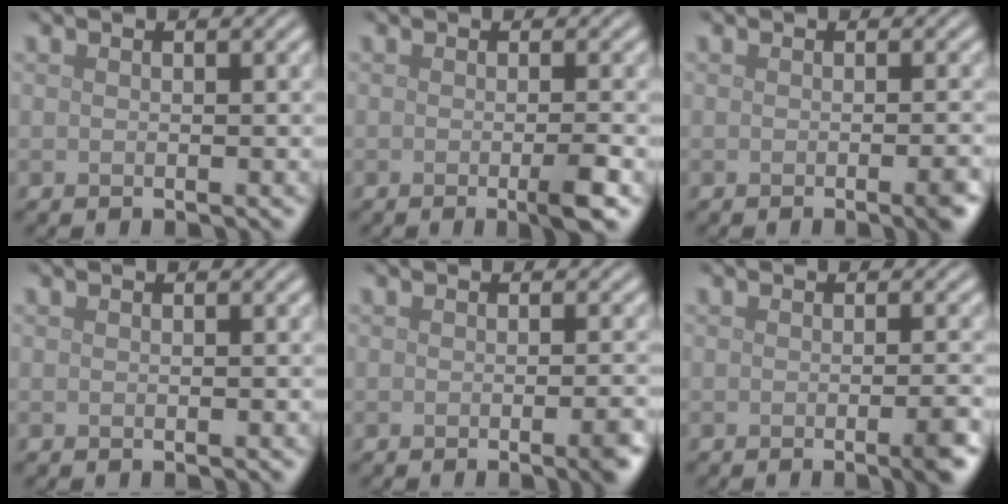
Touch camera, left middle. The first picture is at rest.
{"total": 2.6, "force": [-0.7, 0.4, 2.5], "torque": [-0.035, -0.005, -0.014]}
{"total": 2.6, "force": [-0.8, 0.7, 2.3], "torque": [-0.021, 0.000, -0.015]}
{"total": 0.0}
{"total": 3.0, "force": [-1.0, 0.8, 2.7], "torque": [-0.025, -0.002, -0.016]}
{"total": 2.9, "force": [-1.0, 0.7, 2.7], "torque": [-0.029, -0.002, -0.019]}